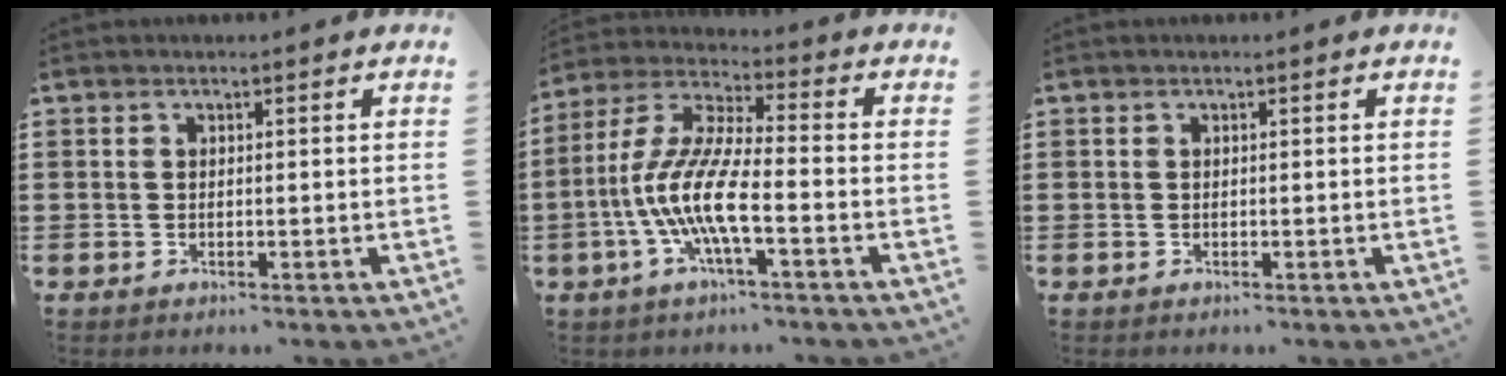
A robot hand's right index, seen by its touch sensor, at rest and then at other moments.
{"total": 10.2, "force": [-3.8, 1.8, 9.3], "torque": [-0.221, -0.021, -0.081]}
{"total": 0.0}